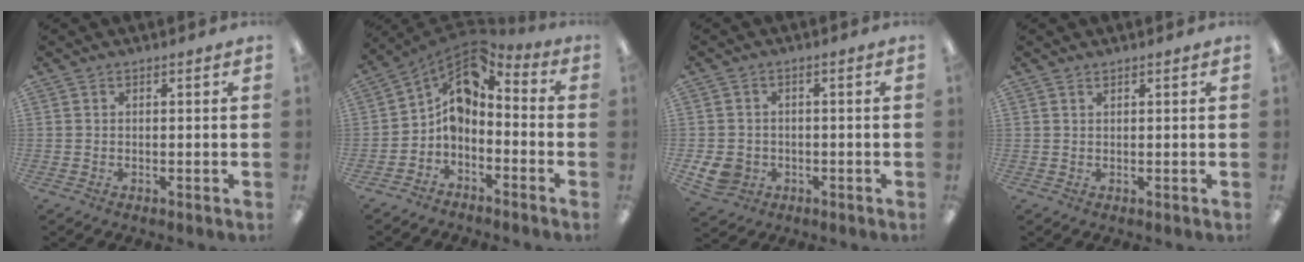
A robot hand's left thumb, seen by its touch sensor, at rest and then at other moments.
{"total": 8.0, "force": [0.4, 5.9, 5.4], "torque": [-0.086, -0.008, 0.010]}
{"total": 5.1, "force": [-1.5, 4.5, 1.8], "torque": [-0.058, 0.009, -0.029]}
{"total": 0.8, "force": [0.8, 0.1, -0.1], "torque": [0.001, 0.001, 0.014]}